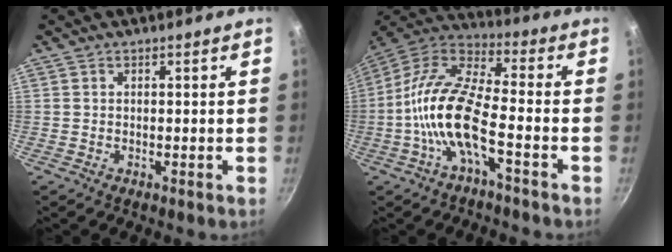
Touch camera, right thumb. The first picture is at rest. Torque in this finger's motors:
{"motor_torque": [-0.08, 0.78, 1.93, -0.83, 0.68]}